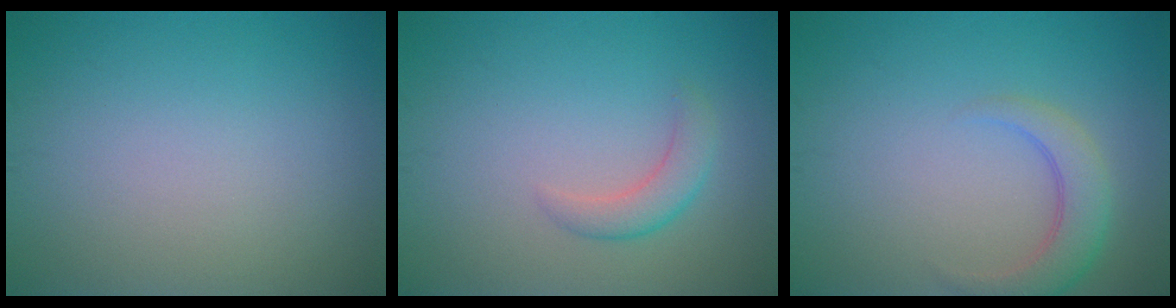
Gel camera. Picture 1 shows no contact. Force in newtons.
{"total": 2.1, "press": 2.1, "slide": 0.1}
{"total": 3.2, "press": 3.2, "slide": 0.3}